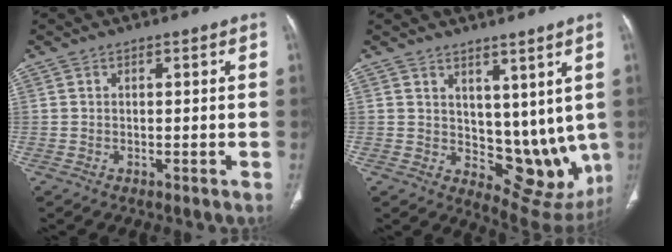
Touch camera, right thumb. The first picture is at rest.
{"total": 11.2, "force": [3.8, 6.7, 8.2], "torque": [-0.063, -0.043, 0.079]}